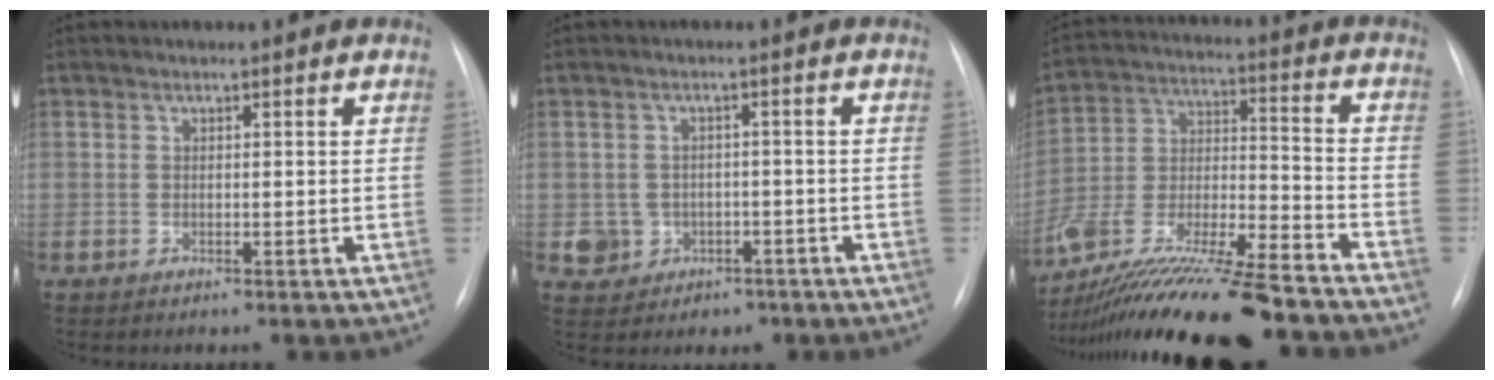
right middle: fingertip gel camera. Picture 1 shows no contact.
{"total": 4.8, "force": [-1.6, 4.5, 0.7], "torque": [-0.008, 0.013, -0.012]}
{"total": 24.0, "force": [-20.0, 1.7, 13.0], "torque": [-0.245, -0.029, -0.349]}